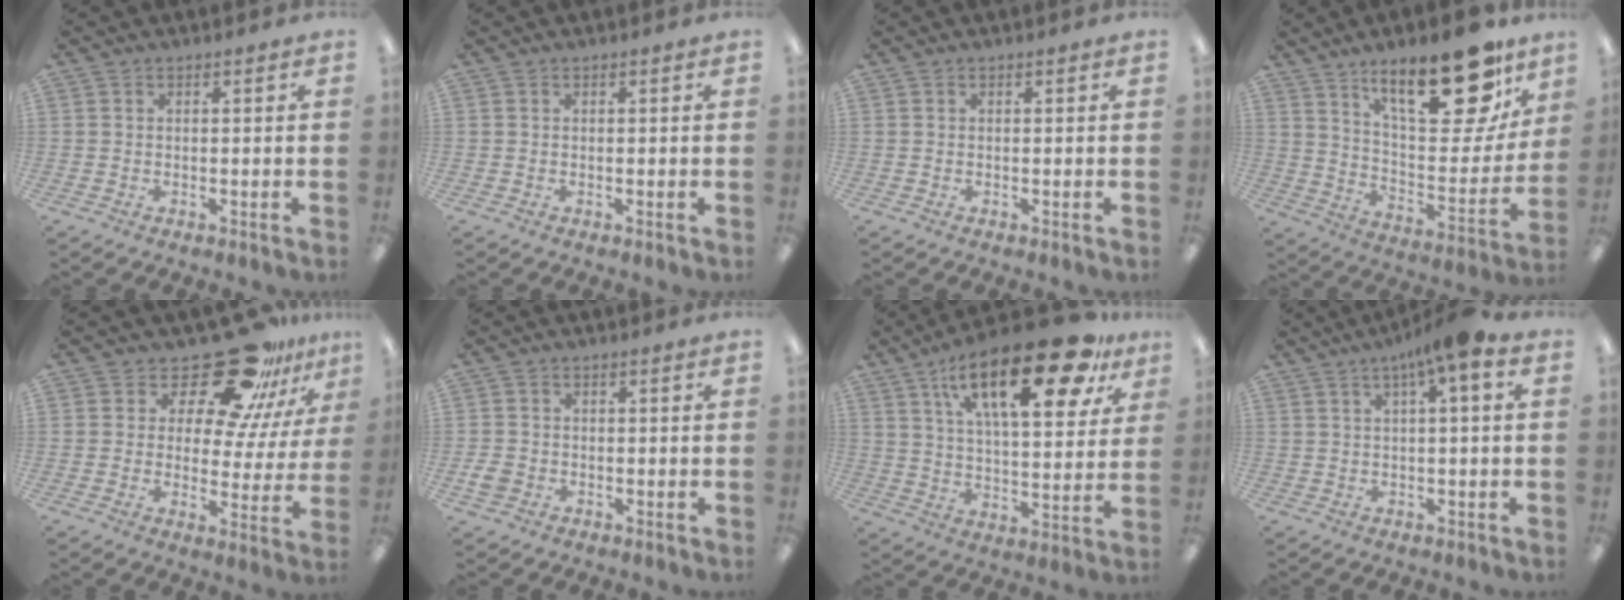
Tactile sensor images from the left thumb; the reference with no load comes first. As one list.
[{"total": 0.0}, {"total": 0.0}, {"total": 23.5, "force": [14.8, 8.8, 16.0], "torque": [-0.215, -0.094, 0.237]}, {"total": 20.0, "force": [15.4, 7.5, 10.3], "torque": [-0.163, -0.107, 0.260]}, {"total": 3.1, "force": [-1.2, 2.5, 1.5], "torque": [-0.028, 0.004, -0.022]}, {"total": 25.5, "force": [14.3, 9.5, 18.8], "torque": [-0.279, -0.068, 0.225]}, {"total": 7.1, "force": [3.1, 1.0, 6.3], "torque": [-0.108, -0.008, 0.049]}]